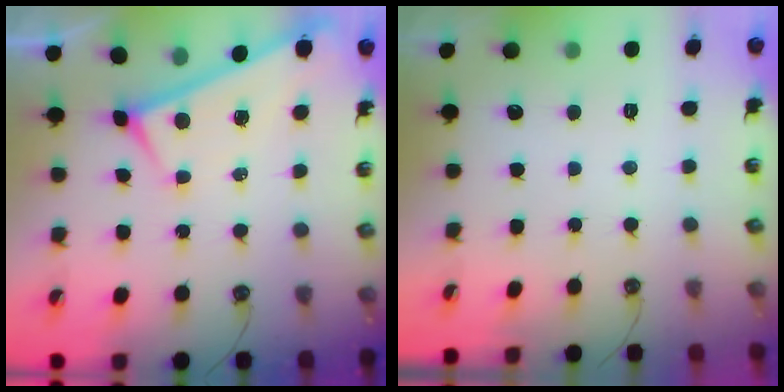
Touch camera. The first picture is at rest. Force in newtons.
{"total": 0.0}